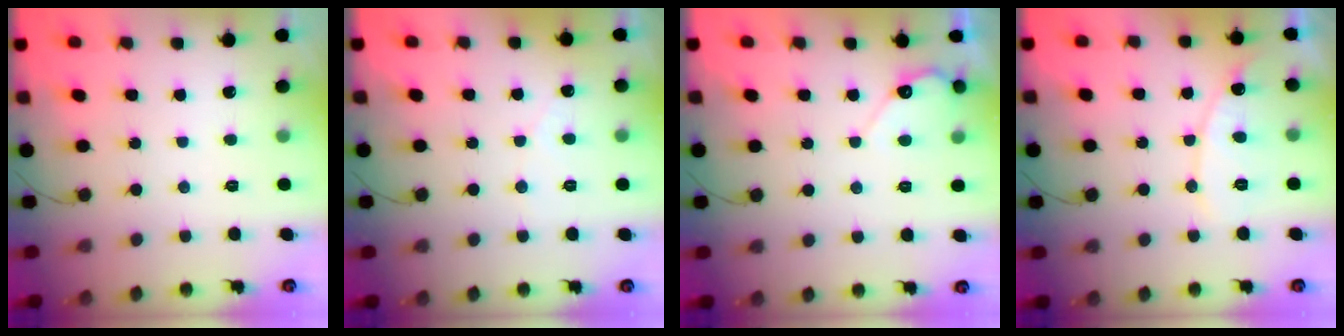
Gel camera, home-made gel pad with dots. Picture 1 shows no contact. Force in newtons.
{"total": 2.1, "press": 2.1, "slide": 0.1}
{"total": 6.5, "press": 6.5, "slide": 0.4}
{"total": 8.9, "press": 8.9, "slide": 0.7}